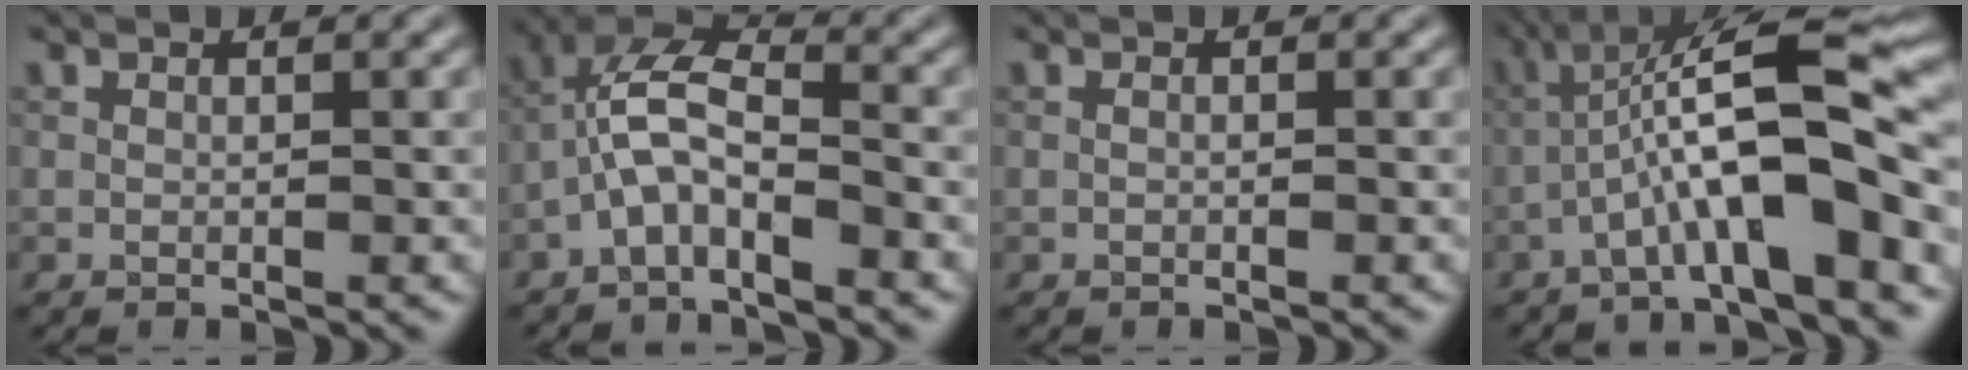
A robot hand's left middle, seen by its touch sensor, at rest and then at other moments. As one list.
[{"total": 5.1, "force": [-2.3, 1.9, 4.1], "torque": [-0.084, 0.019, -0.051]}, {"total": 0.0}, {"total": 10.6, "force": [-3.0, 2.0, 10.0], "torque": [-0.159, 0.034, -0.053]}]